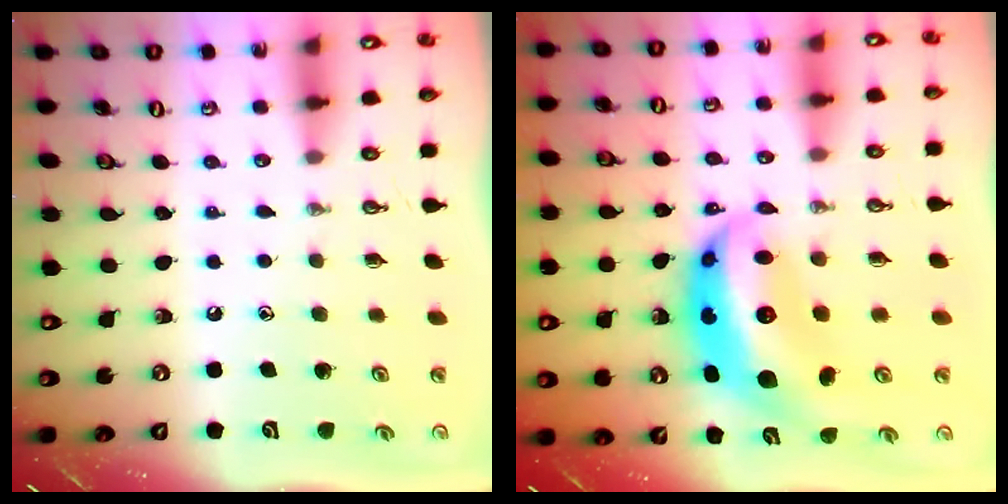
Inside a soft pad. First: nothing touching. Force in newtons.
{"total": 13.4, "press": 13.3, "slide": 1.4}